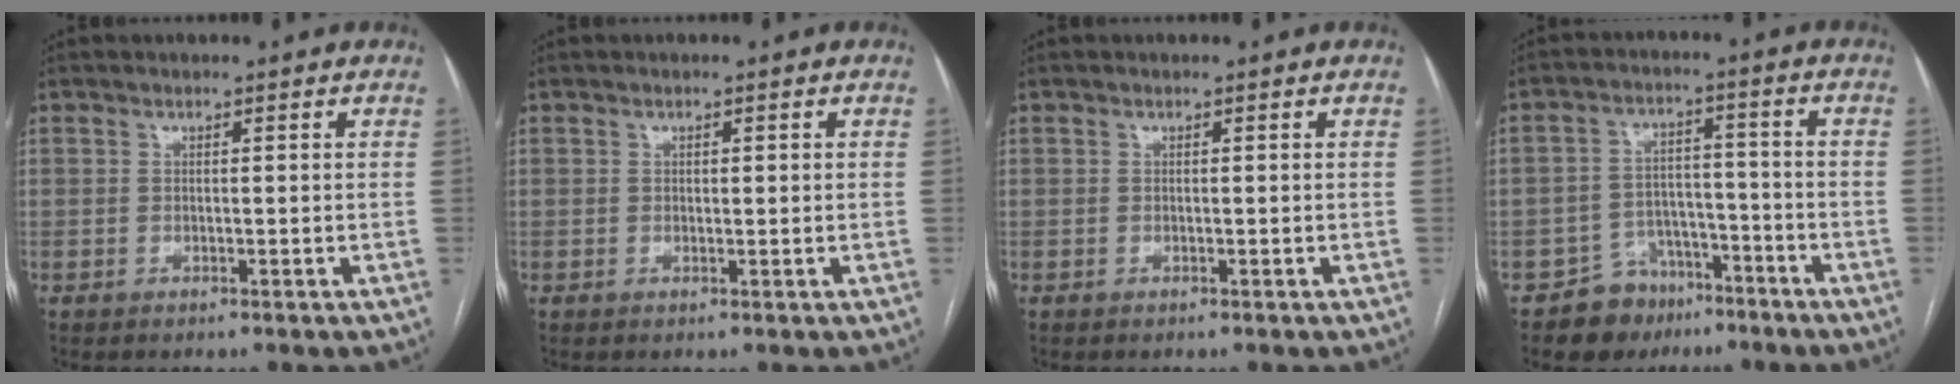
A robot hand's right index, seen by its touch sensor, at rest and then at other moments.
{"total": 0.8, "force": [0.3, 0.3, 0.7], "torque": [-0.008, 0.001, 0.004]}
{"total": 0.0}
{"total": 7.4, "force": [-5.1, 5.2, 0.8], "torque": [-0.004, 0.022, -0.077]}